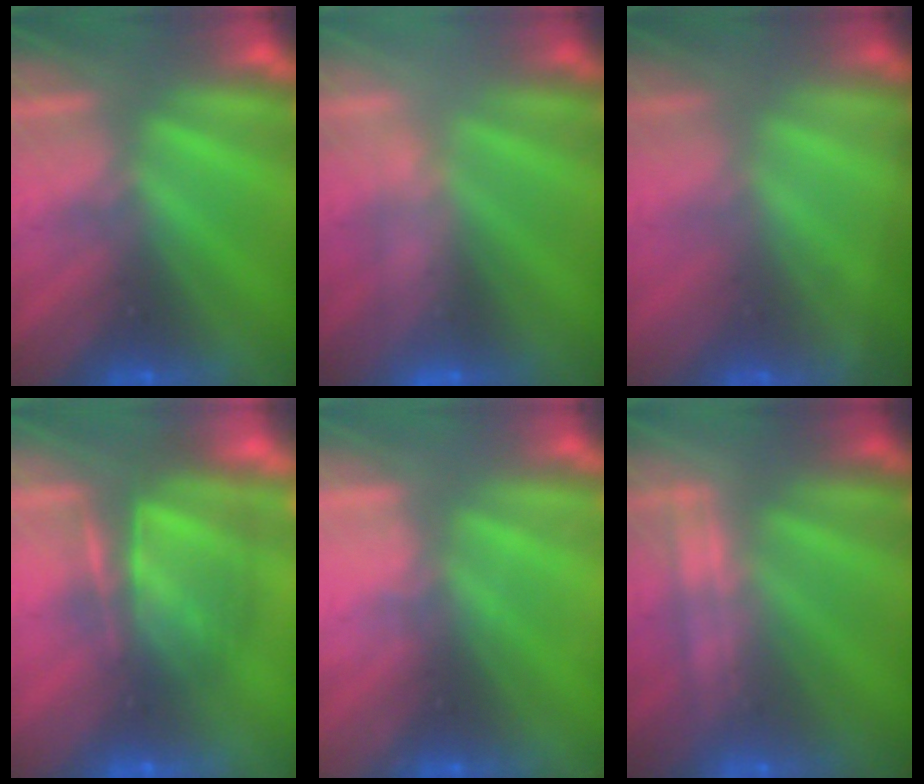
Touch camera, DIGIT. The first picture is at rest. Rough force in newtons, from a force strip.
{"total": 2.5}
{"total": 1.4}
{"total": 6.5}
{"total": 2.3}
{"total": 2.3}